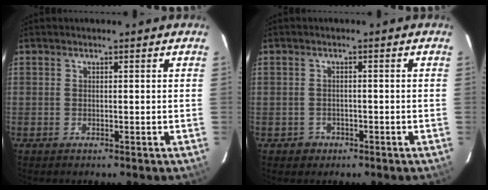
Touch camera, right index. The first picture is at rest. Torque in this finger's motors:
{"motor_torque": [-0.10, 0.02, -0.22, -0.12]}